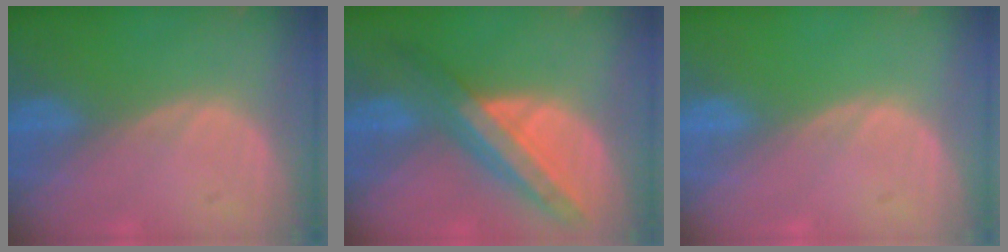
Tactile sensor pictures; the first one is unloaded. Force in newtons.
{"total": 8.8, "press": 7.7, "slide": 4.3}
{"total": 0.0}